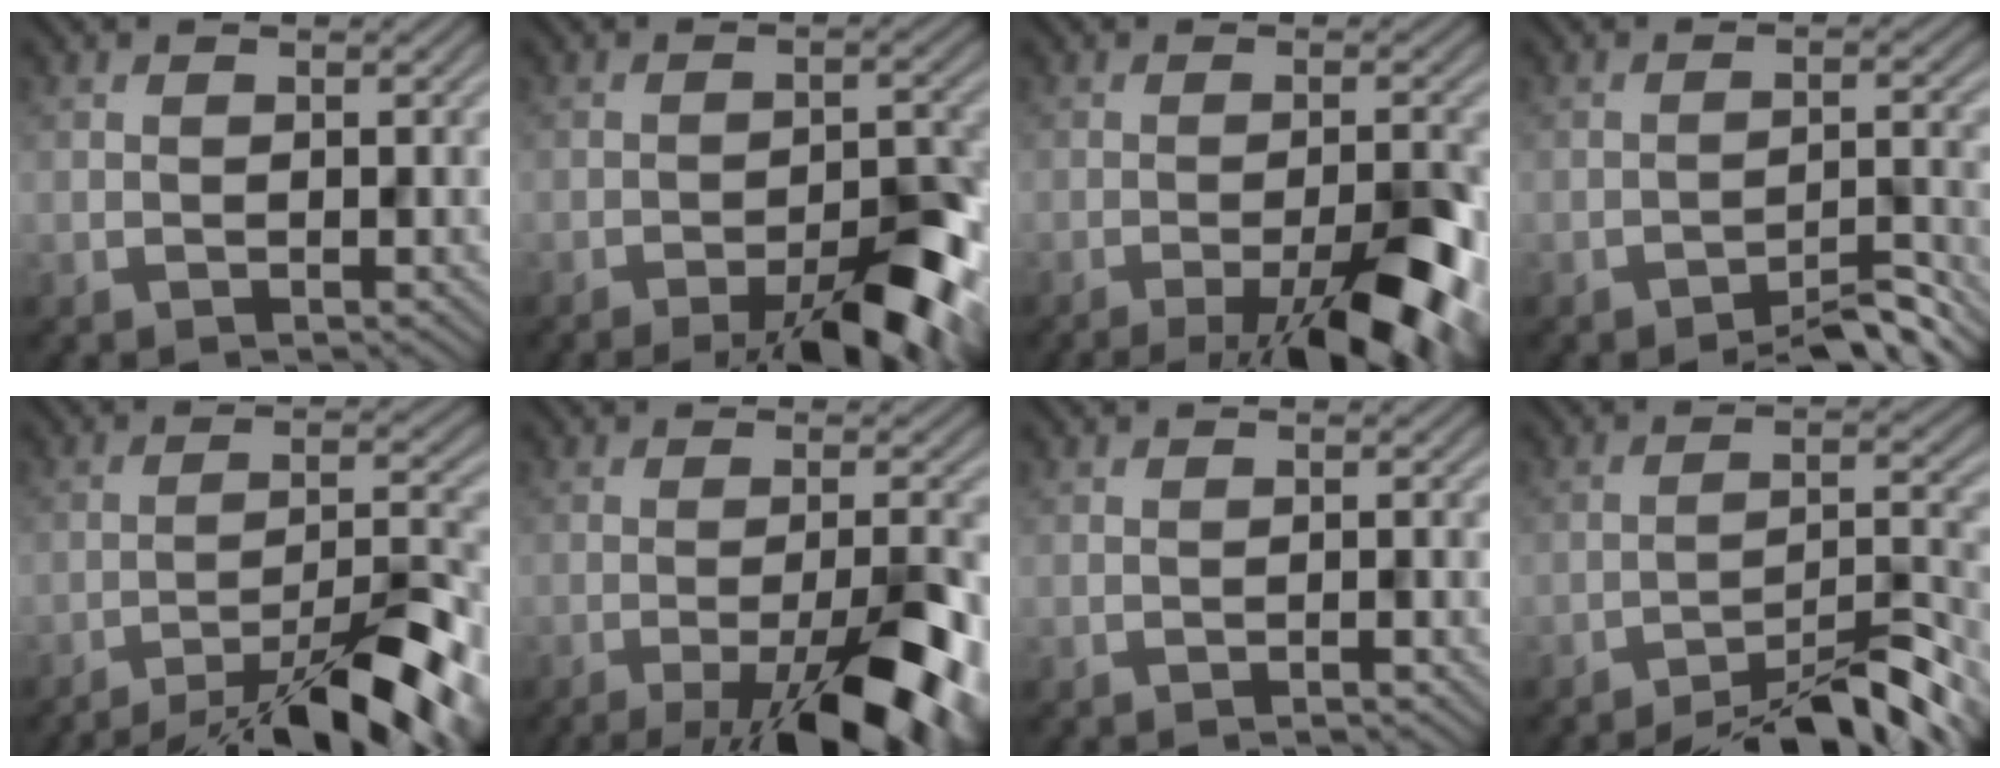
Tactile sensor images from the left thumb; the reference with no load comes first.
{"total": 8.9, "force": [-5.9, 2.0, 6.4], "torque": [-0.089, 0.012, -0.084]}
{"total": 9.6, "force": [-5.5, 1.1, 7.7], "torque": [-0.112, 0.006, -0.080]}
{"total": 3.8, "force": [-3.3, 0.2, 1.8], "torque": [-0.028, 0.011, -0.054]}
{"total": 12.1, "force": [-9.3, 1.8, 7.5], "torque": [-0.120, 0.004, -0.131]}
{"total": 12.8, "force": [-6.6, 2.3, 10.7], "torque": [-0.149, 0.009, -0.095]}
{"total": 0.7, "force": [-0.6, -0.4, 0.2], "torque": [-0.004, 0.005, -0.007]}
{"total": 8.2, "force": [-6.7, 0.9, 4.6], "torque": [-0.067, 0.021, -0.106]}